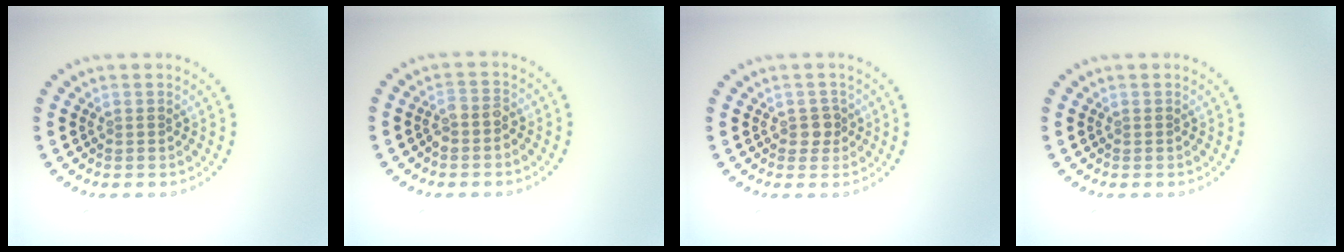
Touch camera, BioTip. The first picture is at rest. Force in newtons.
{"total": 1.7, "press": 1.5, "slide": 0.8}
{"total": 1.4, "press": 1.1, "slide": 0.8}
{"total": 0.0}